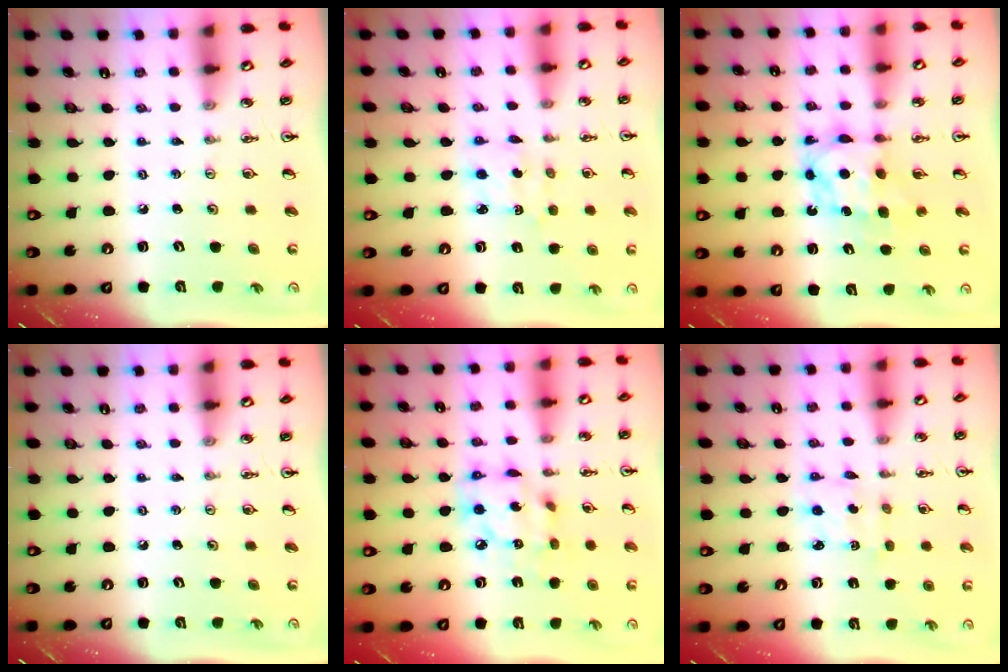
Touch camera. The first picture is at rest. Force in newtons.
{"total": 2.3, "press": 2.3, "slide": 0.6}
{"total": 6.4, "press": 6.4, "slide": 0.5}
{"total": 0.0}
{"total": 12.8, "press": 12.8, "slide": 0.9}
{"total": 2.2, "press": 2.0, "slide": 0.8}